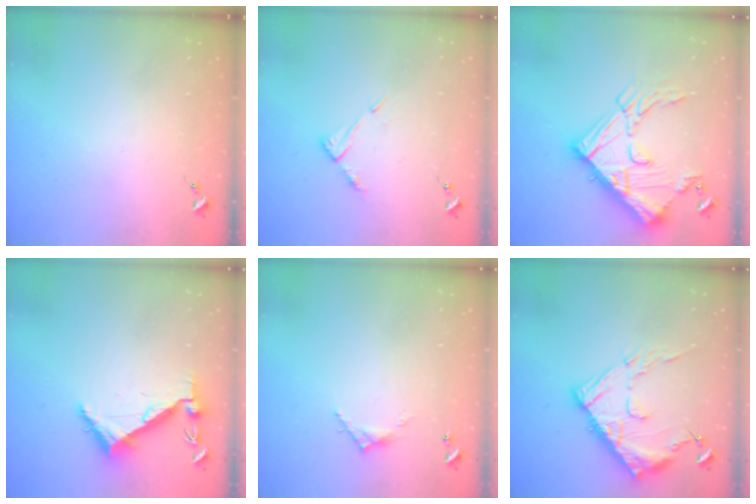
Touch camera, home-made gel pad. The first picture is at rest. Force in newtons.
{"total": 7.4, "press": 7.4, "slide": 0.6}
{"total": 24.8, "press": 24.7, "slide": 2.3}
{"total": 6.3, "press": 6.2, "slide": 0.7}
{"total": 5.5, "press": 5.5, "slide": 0.3}
{"total": 15.8, "press": 15.7, "slide": 1.6}